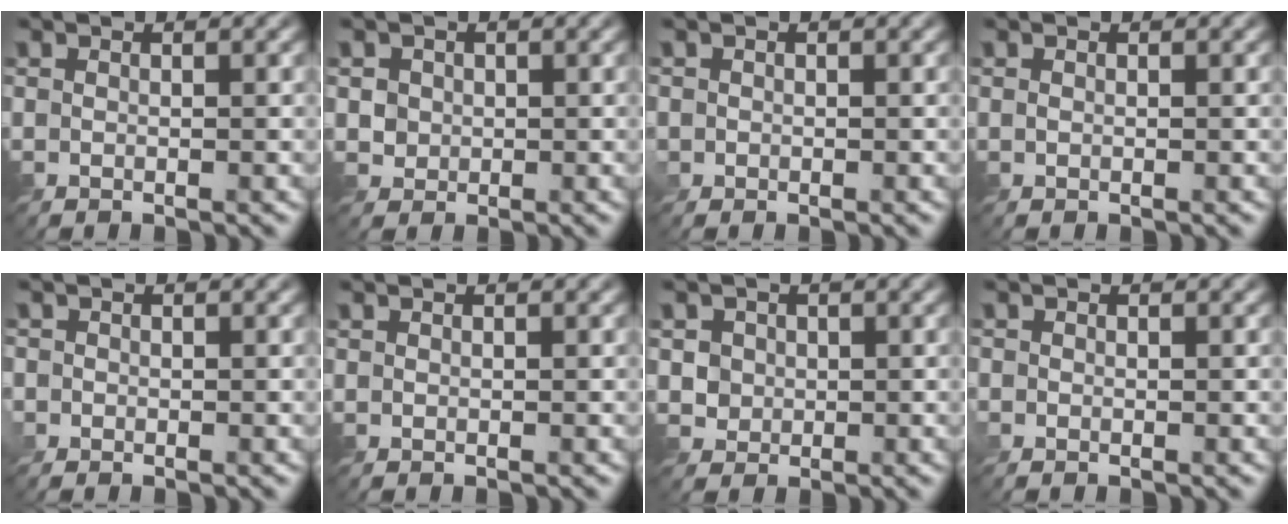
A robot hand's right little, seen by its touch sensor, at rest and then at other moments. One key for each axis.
{"total": 2.3, "fx": 0.6, "fy": 2.0, "fz": 0.8, "tx": -0.028, "ty": 0.001, "tz": 0.021}
{"total": 1.1, "fx": -0.1, "fy": 1.0, "fz": 0.2, "tx": -0.004, "ty": -0.003, "tz": -0.004}
{"total": 0.0}
{"total": 1.2, "fx": -0.3, "fy": 1.1, "fz": 0.2, "tx": -0.004, "ty": 0.001, "tz": -0.010}
{"total": 0.0}
{"total": 2.8, "fx": 0.8, "fy": 2.5, "fz": 1.0, "tx": -0.029, "ty": 0.002, "tz": 0.020}
{"total": 0.7, "fx": -0.3, "fy": 0.6, "fz": 0.2, "tx": -0.005, "ty": 0.002, "tz": -0.011}